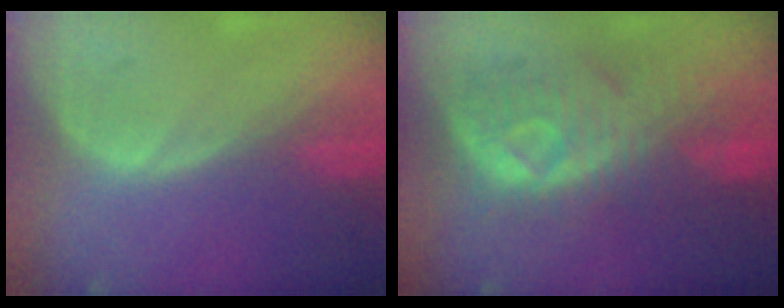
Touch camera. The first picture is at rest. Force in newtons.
{"total": 9.6, "press": 9.2, "slide": 3.0}